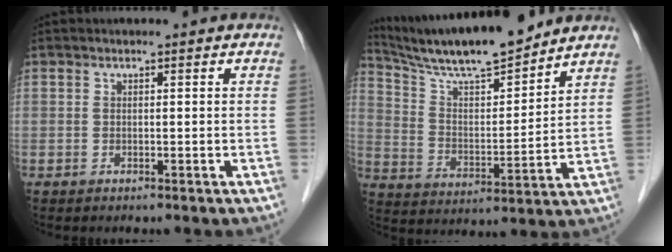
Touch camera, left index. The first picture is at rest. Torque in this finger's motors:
{"motor_torque": [0.41, -0.47, 0.26, 0.06]}